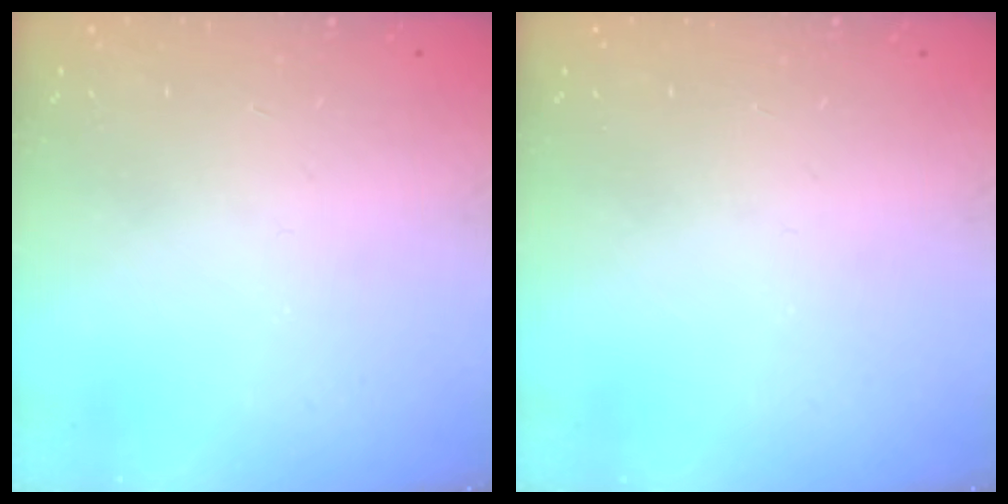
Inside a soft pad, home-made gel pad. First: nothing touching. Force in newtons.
{"total": 0.0}